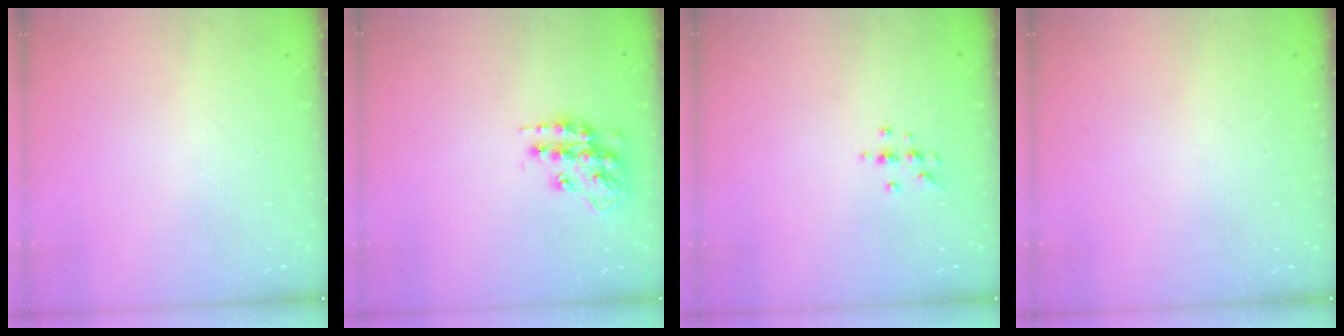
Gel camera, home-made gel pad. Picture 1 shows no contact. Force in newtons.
{"total": 14.0, "press": 14.0, "slide": 0.6}
{"total": 5.6, "press": 5.5, "slide": 0.7}
{"total": 0.0}